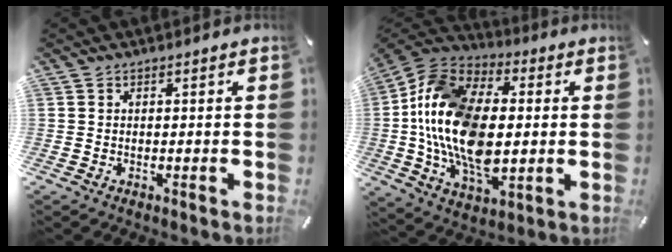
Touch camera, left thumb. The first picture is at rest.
{"total": 20.4, "force": [-1.2, 13.3, 15.4], "torque": [-0.344, 0.002, -0.027]}